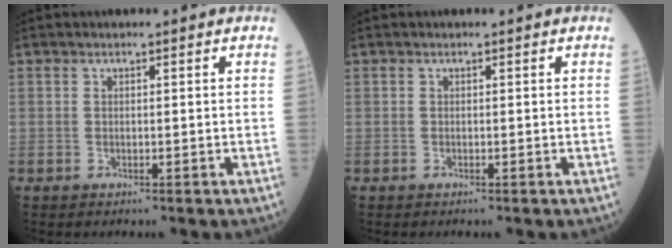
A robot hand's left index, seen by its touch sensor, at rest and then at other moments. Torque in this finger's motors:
{"motor_torque": [-0.16, 0.03, -0.02, -0.01]}